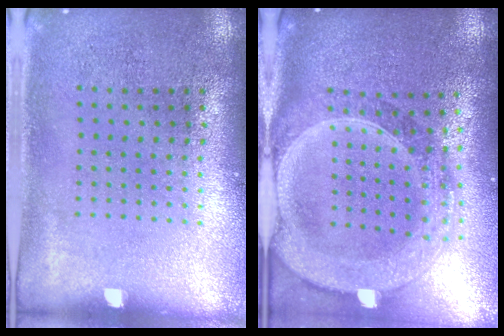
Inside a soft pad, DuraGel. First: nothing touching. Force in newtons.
{"total": 2.9, "press": 2.5, "slide": 1.4}